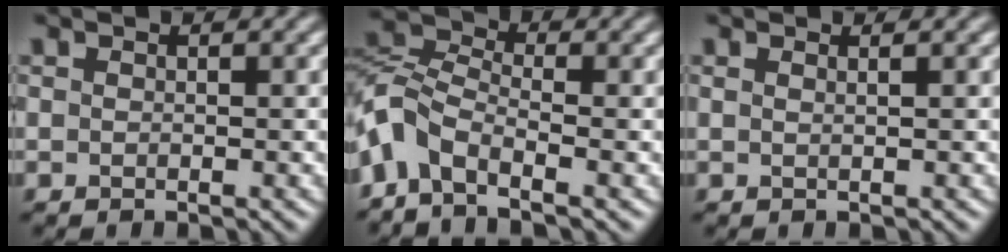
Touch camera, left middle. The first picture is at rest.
{"total": 4.6, "force": [-2.8, 2.2, 2.8], "torque": [-0.064, 0.007, -0.074]}
{"total": 0.7, "force": [0.6, -0.1, 0.4], "torque": [-0.013, 0.002, 0.008]}